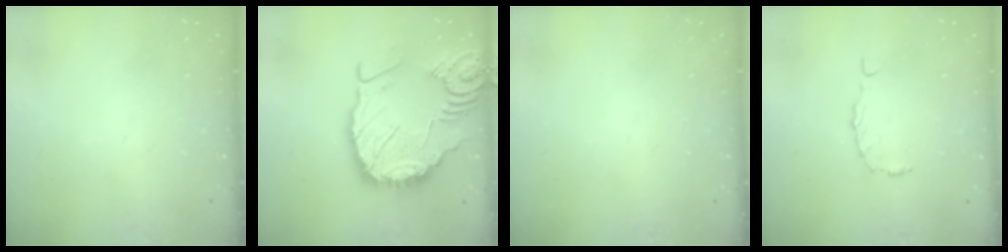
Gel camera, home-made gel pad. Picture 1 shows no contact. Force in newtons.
{"total": 20.2, "press": 20.1, "slide": 2.5}
{"total": 0.0}
{"total": 1.9, "press": 1.9, "slide": 0.3}